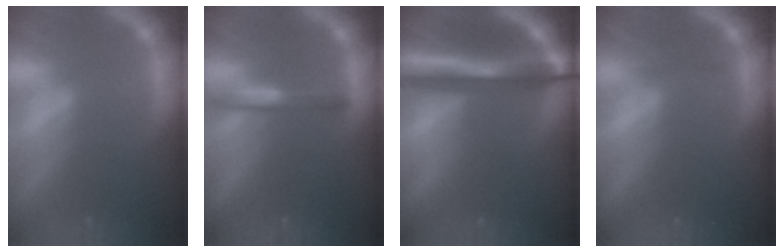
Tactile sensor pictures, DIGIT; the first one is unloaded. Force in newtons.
{"total": 2.4}
{"total": 9.4}
{"total": 0.9}